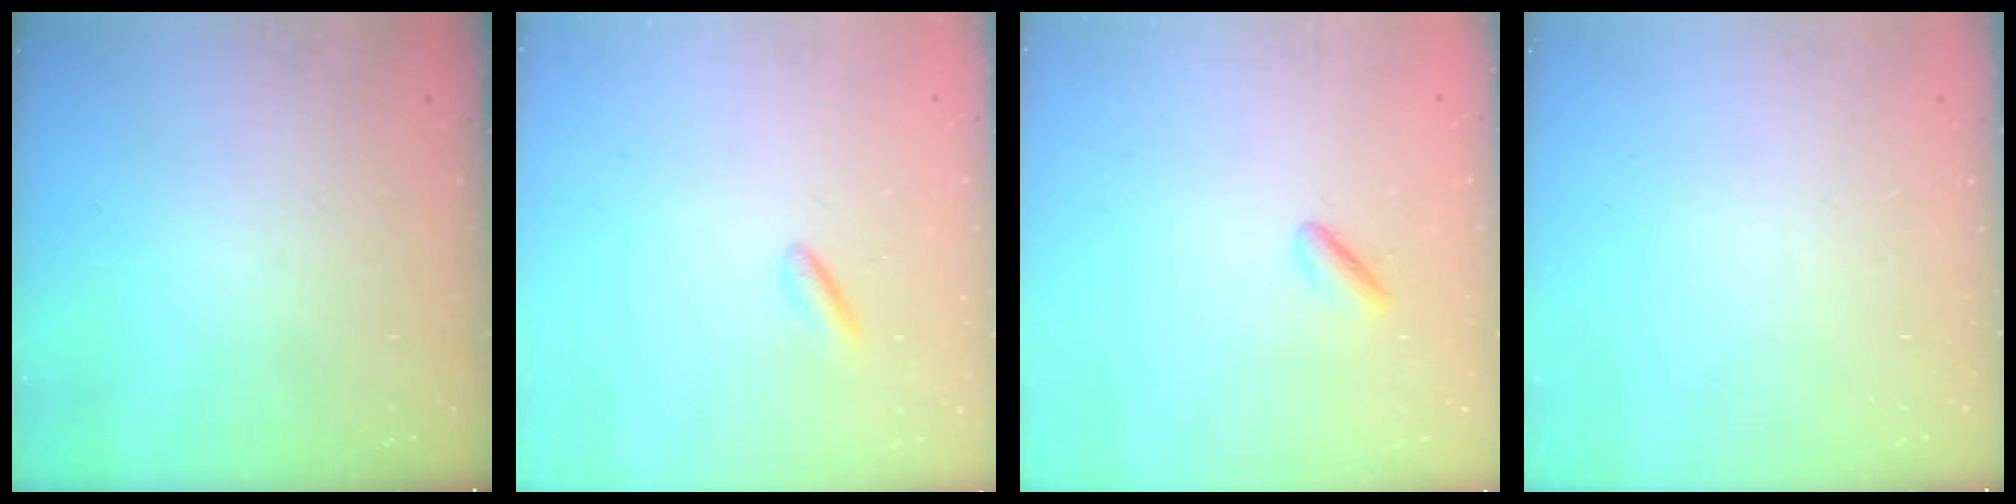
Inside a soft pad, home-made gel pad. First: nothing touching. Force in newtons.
{"total": 1.0, "press": 0.8, "slide": 0.6}
{"total": 1.5, "press": 1.3, "slide": 0.6}
{"total": 0.0}